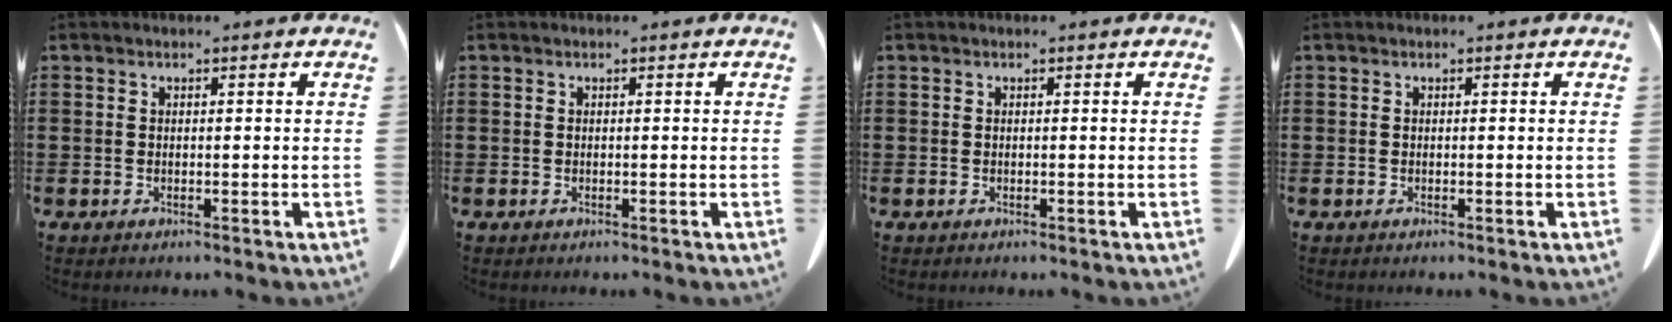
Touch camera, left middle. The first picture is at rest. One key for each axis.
{"total": 0.0}
{"total": 0.0}
{"total": 0.0}